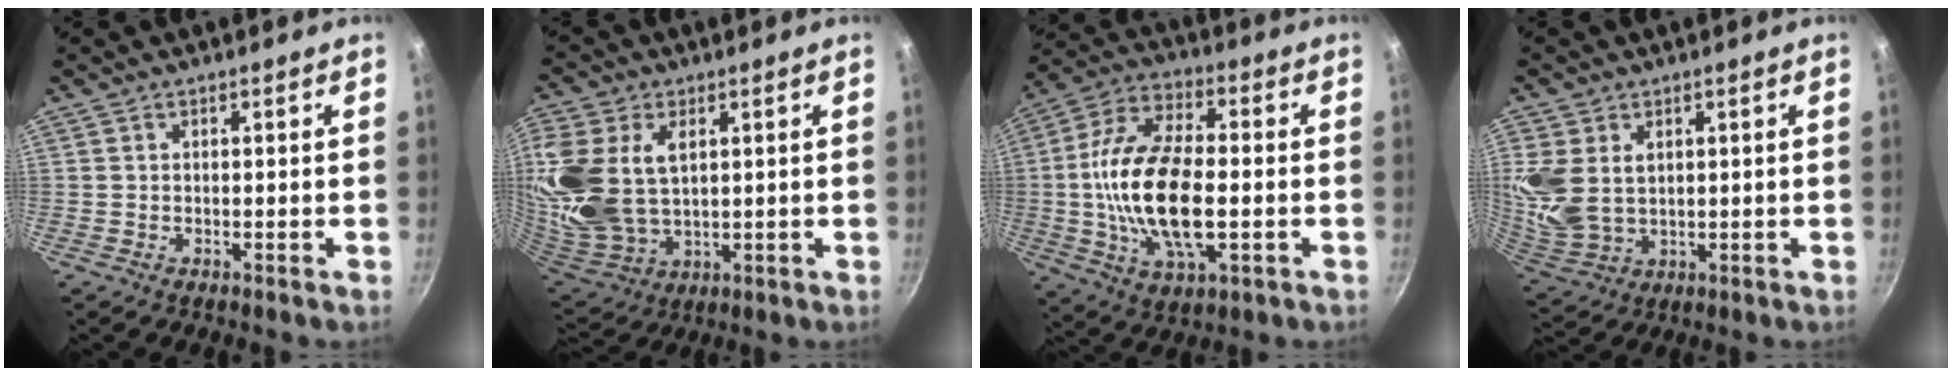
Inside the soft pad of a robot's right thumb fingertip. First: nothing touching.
{"total": 20.1, "force": [4.6, 13.3, 14.4], "torque": [-0.320, -0.013, 0.101]}
{"total": 19.7, "force": [-1.9, 9.5, 17.1], "torque": [-0.321, 0.020, -0.042]}
{"total": 11.6, "force": [3.0, 8.0, 7.8], "torque": [-0.167, -0.018, 0.073]}